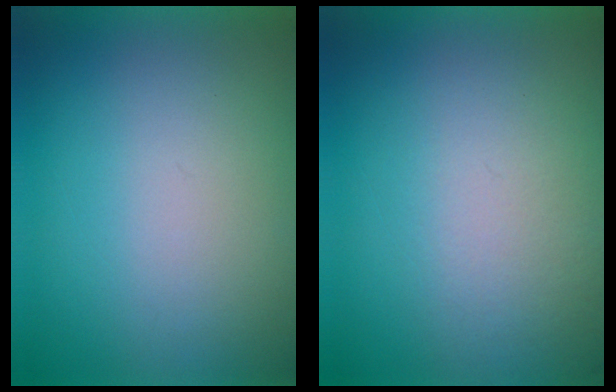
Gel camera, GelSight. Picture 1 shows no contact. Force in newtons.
{"total": 4.2}